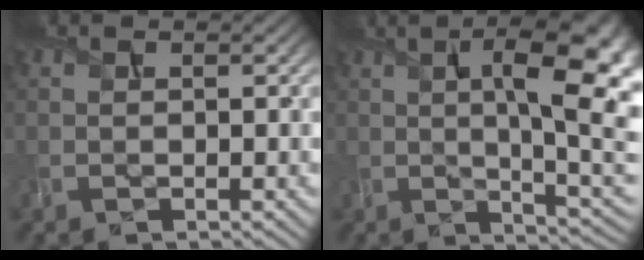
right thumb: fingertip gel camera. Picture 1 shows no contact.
{"total": 13.7, "force": [2.2, 4.1, 12.8], "torque": [-0.170, 0.010, 0.037]}